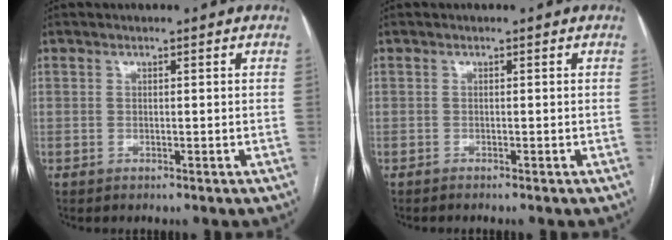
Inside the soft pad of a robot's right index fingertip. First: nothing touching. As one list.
[{"total": 0.9, "force": [-0.8, -0.2, 0.4], "torque": [-0.004, 0.001, -0.013]}]